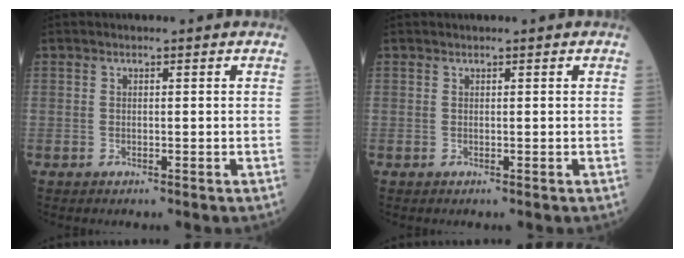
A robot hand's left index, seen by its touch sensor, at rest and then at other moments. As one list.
[{"total": 0.0}]